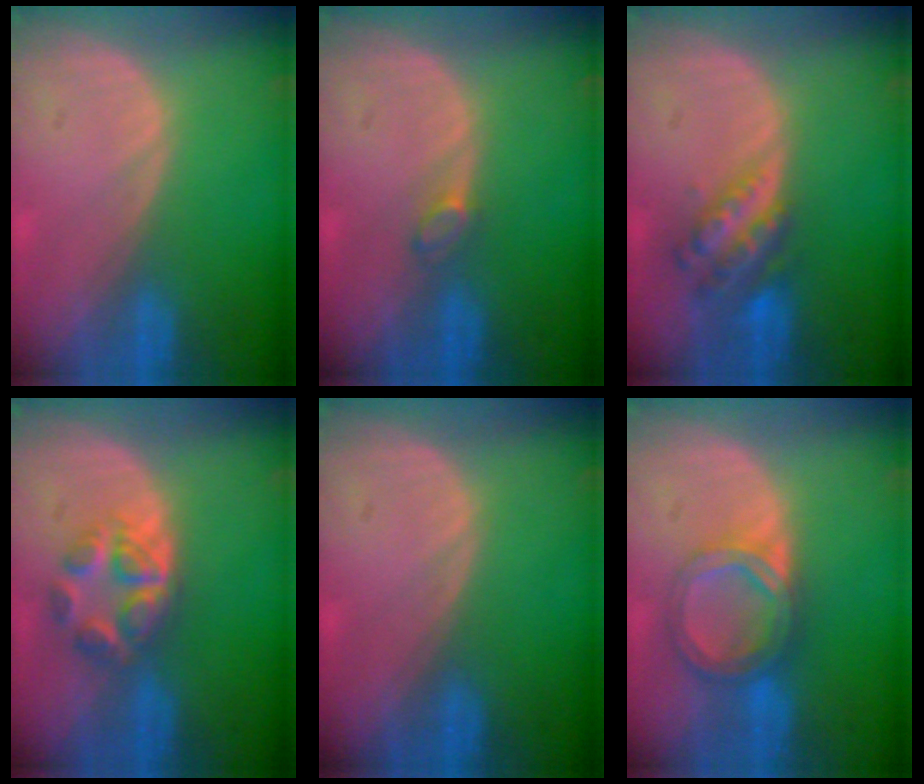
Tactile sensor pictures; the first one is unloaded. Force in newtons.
{"total": 1.4, "press": 1.4, "slide": 0.2}
{"total": 6.1, "press": 5.3, "slide": 2.9}
{"total": 5.4, "press": 5.2, "slide": 1.5}
{"total": 0.0}
{"total": 6.4, "press": 5.6, "slide": 3.1}